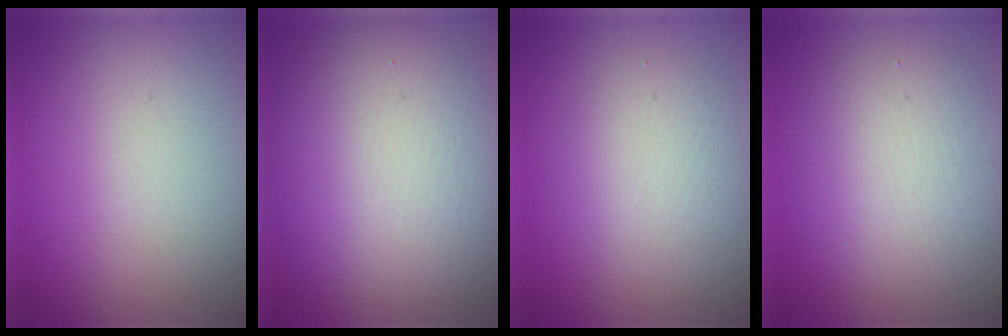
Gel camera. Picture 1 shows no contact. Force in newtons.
{"total": 12.0, "press": 12.0, "slide": 0.9}
{"total": 3.4, "press": 3.4, "slide": 0.2}
{"total": 5.6, "press": 5.6, "slide": 0.2}